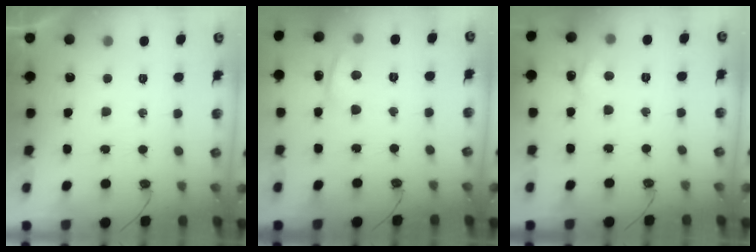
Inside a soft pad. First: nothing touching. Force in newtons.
{"total": 1.5, "press": 1.3, "slide": 0.7}
{"total": 2.9, "press": 2.8, "slide": 0.3}